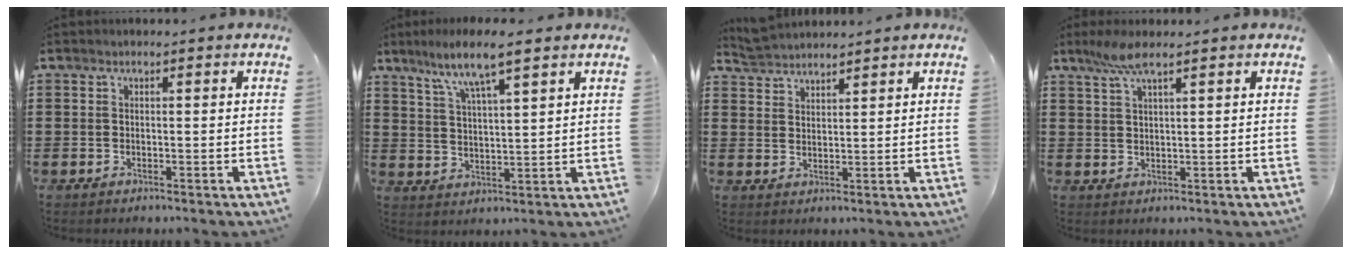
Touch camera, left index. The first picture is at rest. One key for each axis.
{"total": 7.0, "fx": 5.1, "fy": 0.6, "fz": 4.7, "tx": -0.107, "ty": -0.012, "tz": 0.087}
{"total": 3.4, "fx": 3.4, "fy": 0.3, "fz": 0.0, "tx": -0.011, "ty": -0.007, "tz": 0.066}
{"total": 4.5, "fx": 2.8, "fy": 0.9, "fz": 3.3, "tx": -0.073, "ty": 0.005, "tz": 0.051}